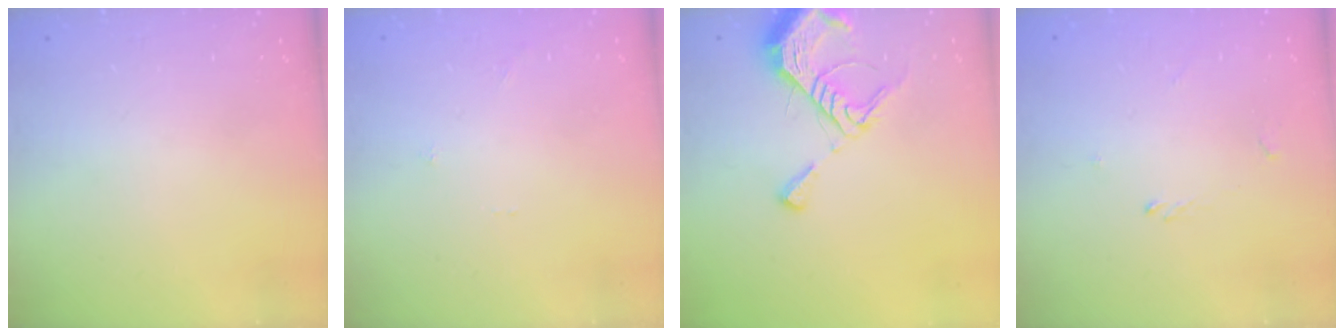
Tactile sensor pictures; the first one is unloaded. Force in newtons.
{"total": 0.0}
{"total": 10.2, "press": 10.2, "slide": 1.1}
{"total": 0.7, "press": 0.5, "slide": 0.4}